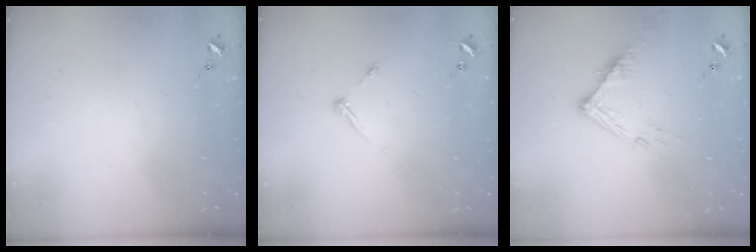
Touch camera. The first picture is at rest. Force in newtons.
{"total": 4.8, "press": 4.8, "slide": 0.6}
{"total": 10.5, "press": 10.5, "slide": 0.8}